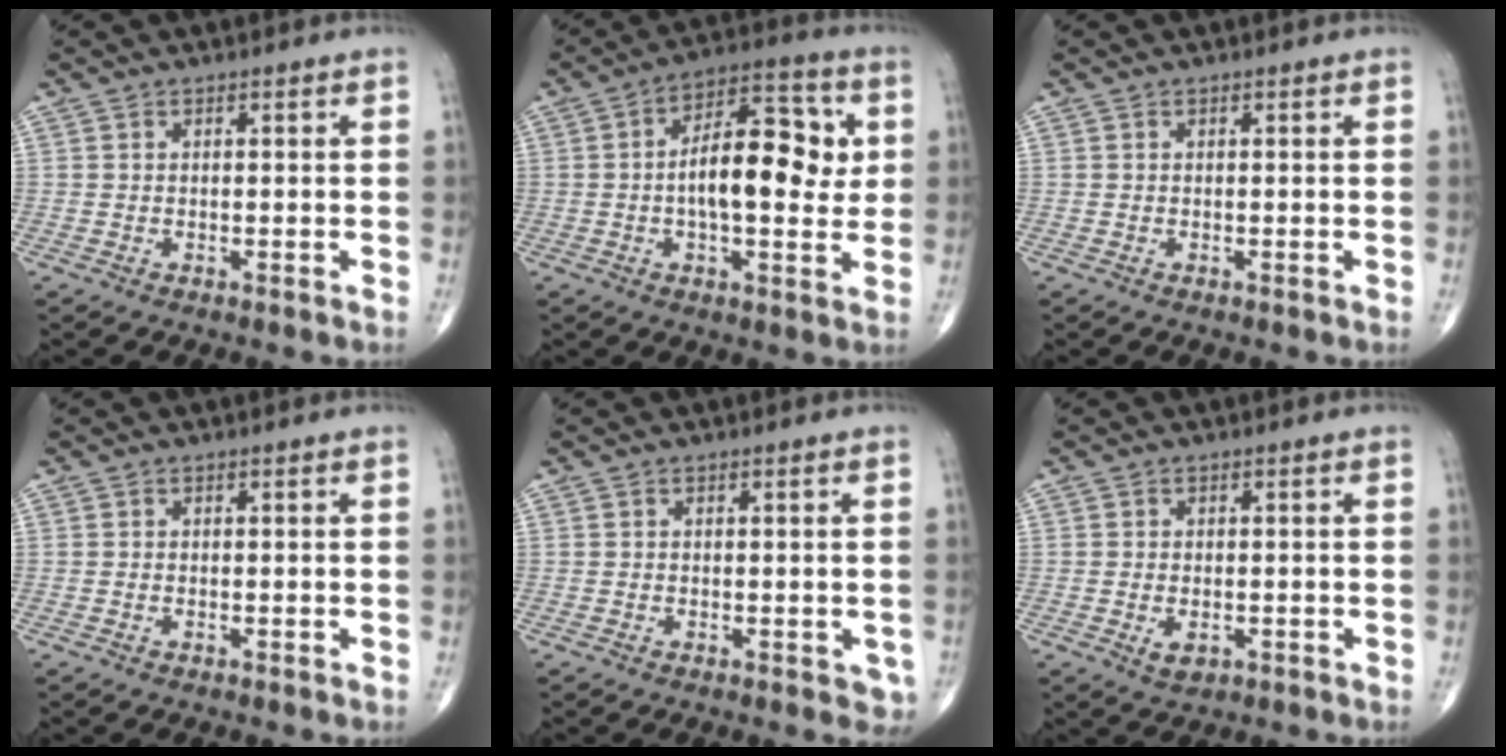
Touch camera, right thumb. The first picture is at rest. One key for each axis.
{"total": 15.2, "fx": 1.3, "fy": 7.0, "fz": 13.4, "tx": -0.185, "ty": 0.018, "tz": 0.012}
{"total": 0.0}
{"total": 0.0}
{"total": 2.4, "fx": -0.8, "fy": 1.4, "fz": 1.8, "tx": 0.000, "ty": 0.002, "tz": -0.010}
{"total": 2.8, "fx": -0.8, "fy": 1.8, "fz": 2.0, "tx": -0.030, "ty": 0.000, "tz": -0.005}